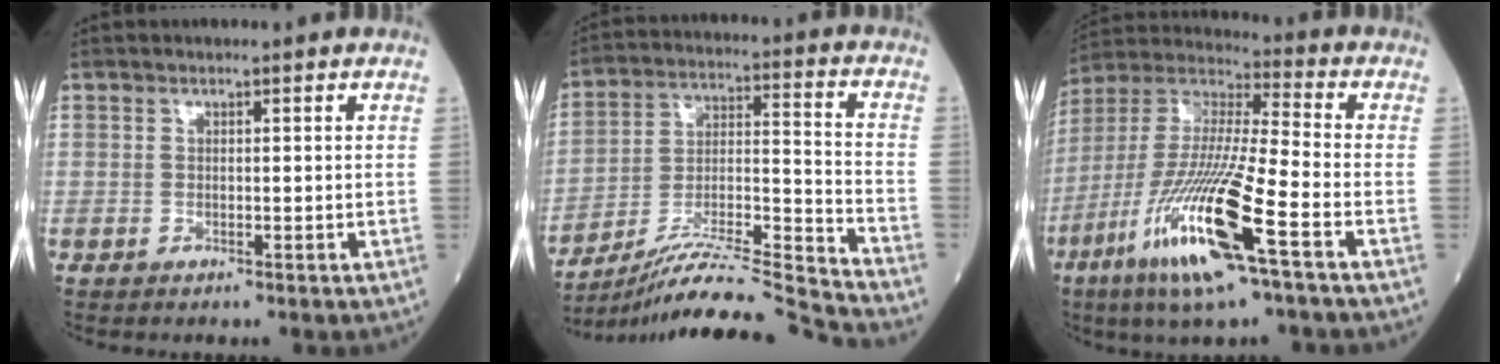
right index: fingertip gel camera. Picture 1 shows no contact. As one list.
[{"total": 20.3, "force": [-19.0, -2.9, 6.5], "torque": [-0.123, -0.009, -0.320]}, {"total": 19.1, "force": [-8.7, 1.3, 17.0], "torque": [-0.377, -0.040, -0.170]}]